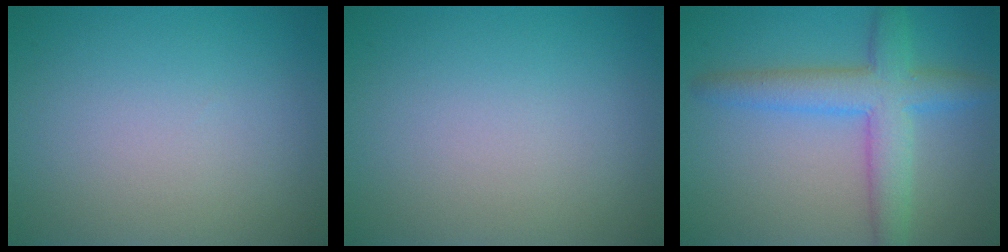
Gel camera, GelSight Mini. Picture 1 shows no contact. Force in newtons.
{"total": 0.0}
{"total": 5.6, "press": 5.6, "slide": 0.3}